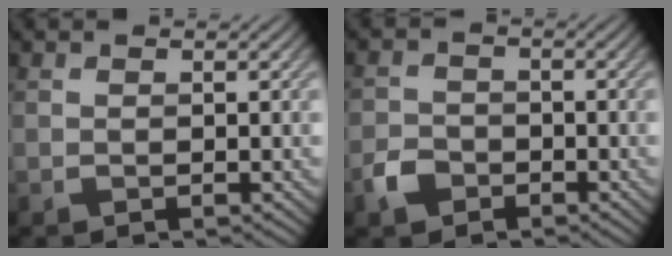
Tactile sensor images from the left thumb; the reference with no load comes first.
{"total": 3.2, "force": [-1.9, 2.3, 1.1], "torque": [-0.027, -0.003, -0.045]}